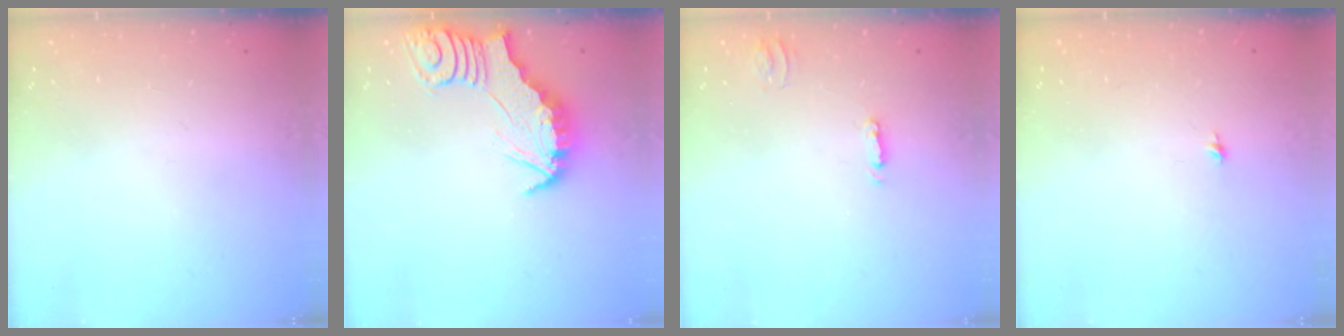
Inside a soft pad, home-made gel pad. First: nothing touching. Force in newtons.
{"total": 2.7, "press": 2.7, "slide": 0.3}
{"total": 2.5, "press": 2.5, "slide": 0.2}
{"total": 4.2, "press": 4.2, "slide": 0.4}